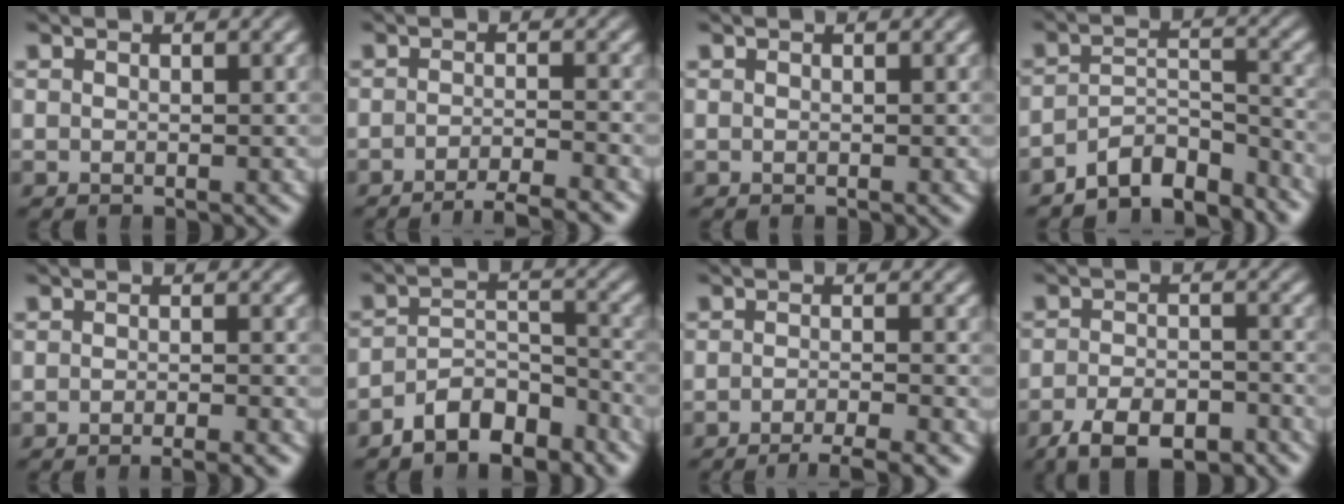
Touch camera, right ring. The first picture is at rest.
{"total": 4.4, "force": [-3.9, 0.7, 1.8], "torque": [-0.020, -0.009, -0.064]}
{"total": 0.0}
{"total": 8.4, "force": [-6.6, 3.7, 3.5], "torque": [-0.065, -0.039, -0.098]}
{"total": 2.5, "force": [-2.3, 0.0, 1.0], "torque": [-0.006, 0.000, -0.040]}
{"total": 6.8, "force": [-5.3, 3.2, 3.0], "torque": [-0.051, -0.025, -0.078]}
{"total": 4.8, "force": [-4.1, 1.0, 2.2], "torque": [-0.023, -0.007, -0.066]}
{"total": 5.8, "force": [-4.5, 2.2, 2.8], "torque": [-0.034, -0.013, -0.070]}